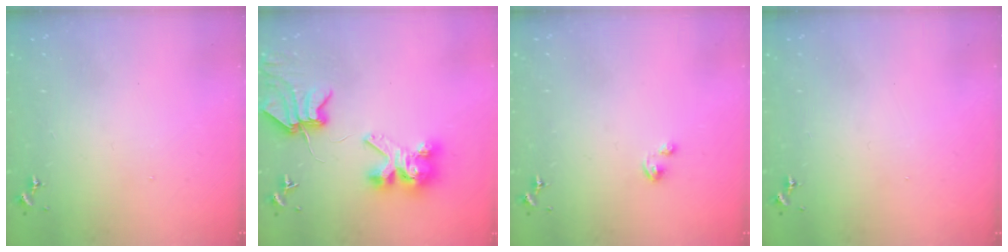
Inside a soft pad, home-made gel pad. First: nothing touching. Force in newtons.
{"total": 8.7, "press": 8.6, "slide": 1.2}
{"total": 0.9, "press": 0.9, "slide": 0.1}
{"total": 0.0}